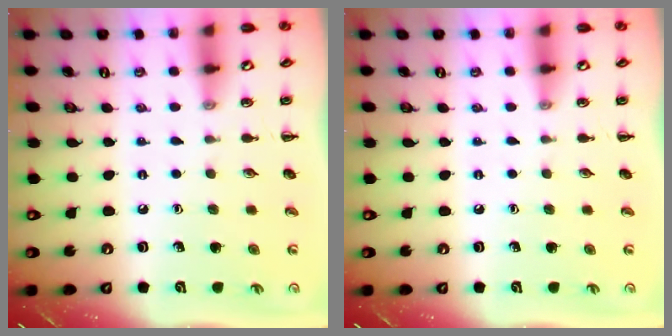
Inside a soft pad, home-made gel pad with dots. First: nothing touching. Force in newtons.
{"total": 0.0}